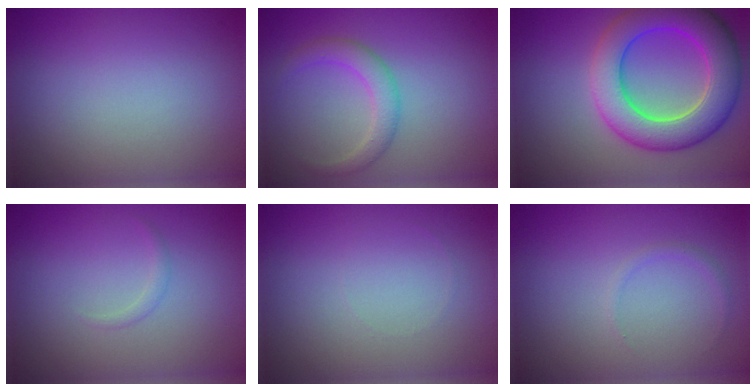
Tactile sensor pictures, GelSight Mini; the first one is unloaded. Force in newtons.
{"total": 2.6, "press": 2.6, "slide": 0.2}
{"total": 8.6, "press": 8.6, "slide": 0.3}
{"total": 0.6, "press": 0.6, "slide": 0.0}
{"total": 0.0}
{"total": 0.6, "press": 0.6, "slide": 0.0}